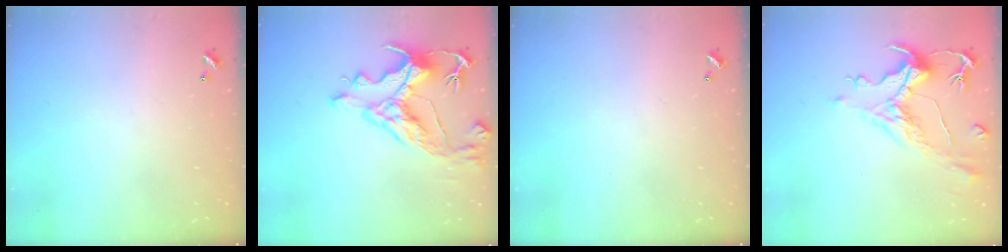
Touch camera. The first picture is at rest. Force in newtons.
{"total": 9.9, "press": 9.7, "slide": 1.7}
{"total": 0.0}
{"total": 1.5, "press": 0.3, "slide": 1.5}